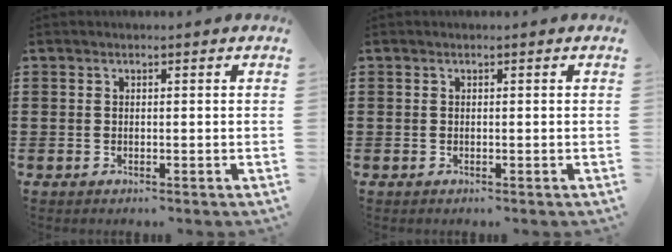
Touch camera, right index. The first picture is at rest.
{"total": 0.0}